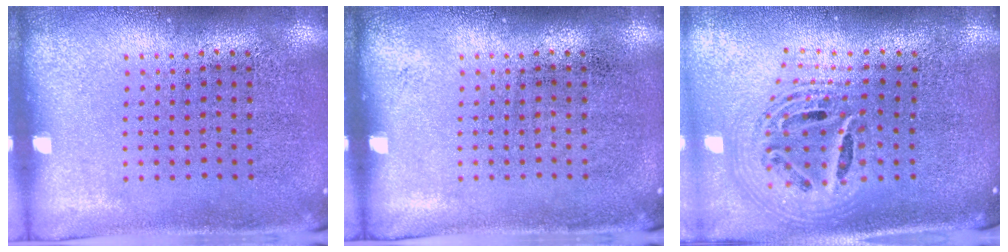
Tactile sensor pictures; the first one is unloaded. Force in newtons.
{"total": 0.0}
{"total": 2.7, "press": 1.9, "slide": 1.9}